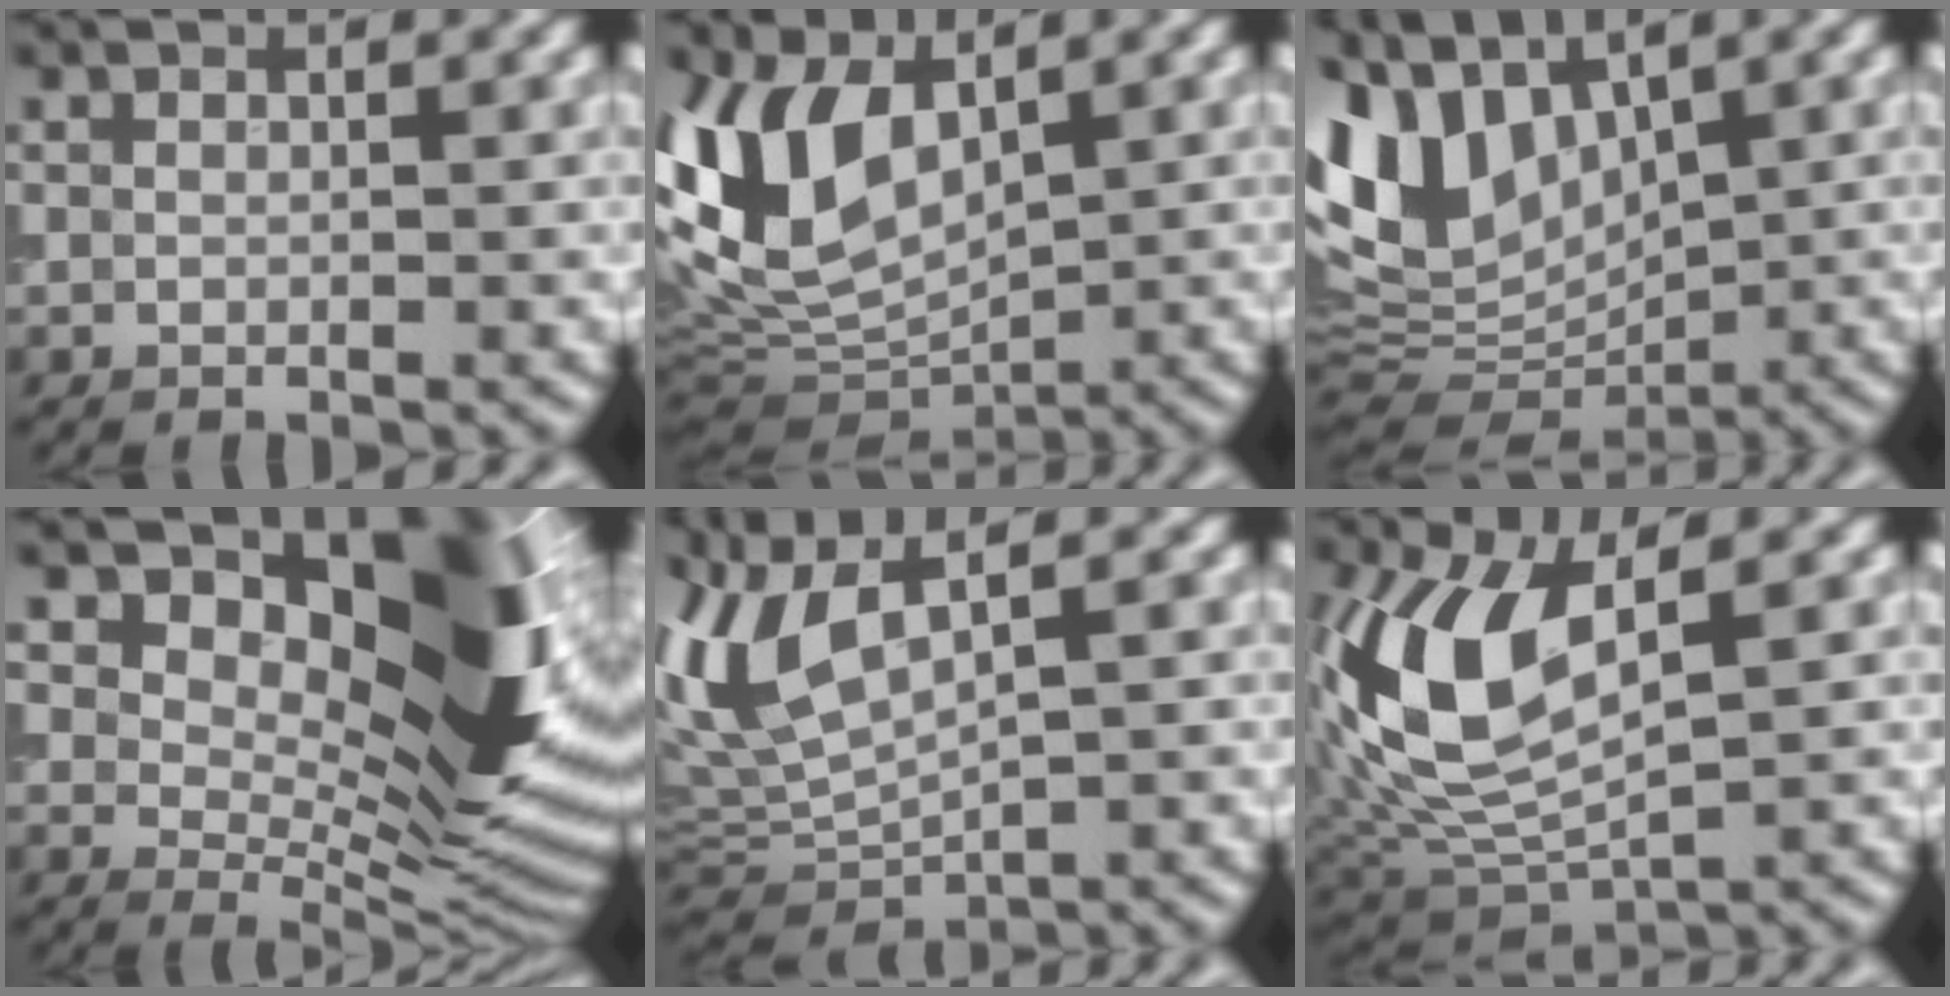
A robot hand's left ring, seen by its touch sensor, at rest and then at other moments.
{"total": 10.4, "force": [3.1, 5.8, 8.1], "torque": [-0.199, 0.002, 0.054]}
{"total": 8.2, "force": [3.3, 5.1, 5.5], "torque": [-0.124, -0.002, 0.063]}
{"total": 14.7, "force": [5.5, 7.4, 11.4], "torque": [-0.128, 0.003, 0.088]}
{"total": 6.8, "force": [2.8, 2.6, 5.6], "torque": [-0.132, 0.009, 0.058]}
{"total": 10.6, "force": [2.0, 5.2, 9.1], "torque": [-0.213, -0.001, 0.035]}